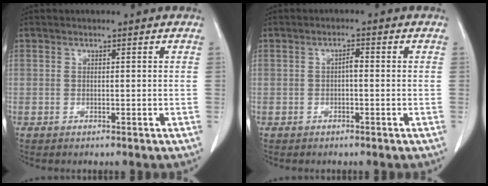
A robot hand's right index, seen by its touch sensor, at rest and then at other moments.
{"total": 1.5, "force": [-0.2, 0.5, 1.4], "torque": [-0.023, 0.004, -0.004]}